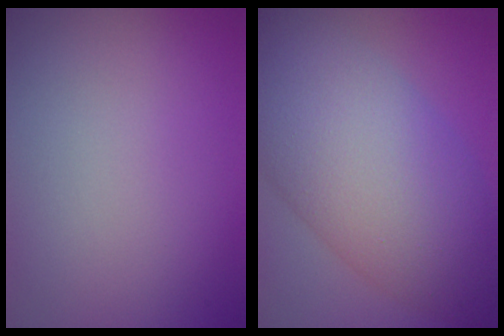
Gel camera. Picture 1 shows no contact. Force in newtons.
{"total": 11.4, "press": 11.4, "slide": 0.1}